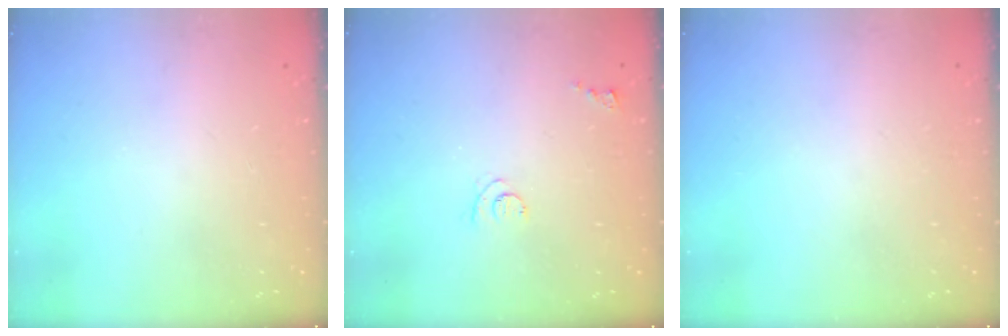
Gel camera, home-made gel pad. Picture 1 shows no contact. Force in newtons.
{"total": 5.0, "press": 4.9, "slide": 0.6}
{"total": 0.0}